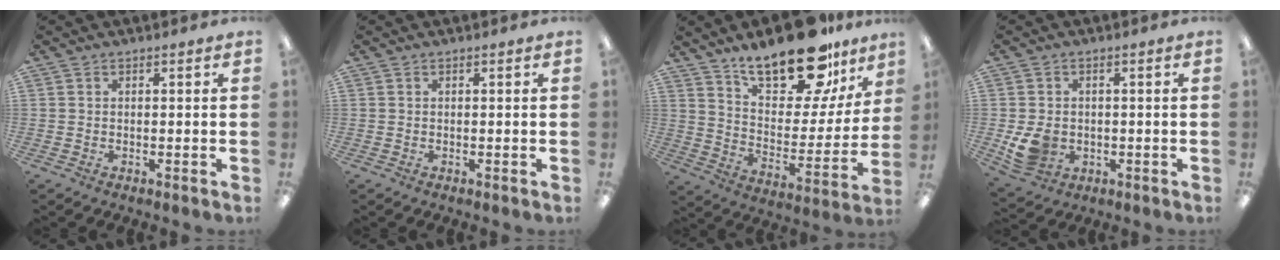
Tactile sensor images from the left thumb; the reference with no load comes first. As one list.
[{"total": 0.0}, {"total": 22.3, "force": [16.8, 8.5, 11.9], "torque": [-0.189, -0.106, 0.287]}, {"total": 6.4, "force": [-0.6, 5.4, 3.4], "torque": [-0.064, 0.004, -0.008]}]